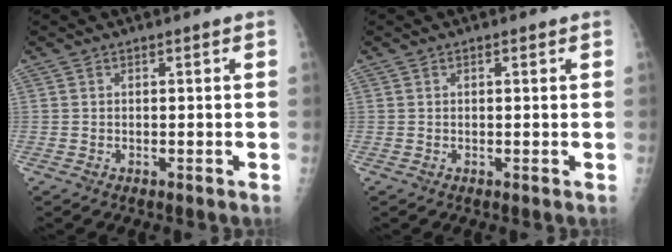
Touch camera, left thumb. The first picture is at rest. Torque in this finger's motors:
{"motor_torque": [-0.25, -0.52, -0.30, -0.34, 0.00]}